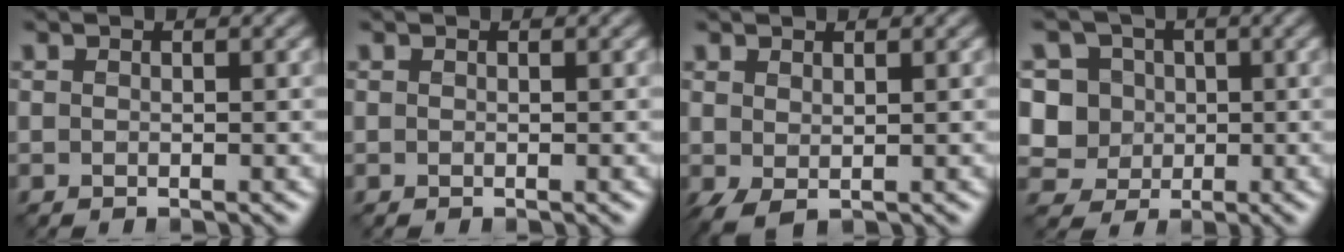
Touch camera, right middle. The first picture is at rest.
{"total": 0.5, "force": [-0.1, -0.5, -0.1], "torque": [0.002, 0.000, -0.003]}
{"total": 1.4, "force": [0.1, 0.2, 1.4], "torque": [-0.034, -0.002, 0.003]}
{"total": 5.7, "force": [1.1, 5.1, 2.3], "torque": [-0.033, 0.013, 0.006]}